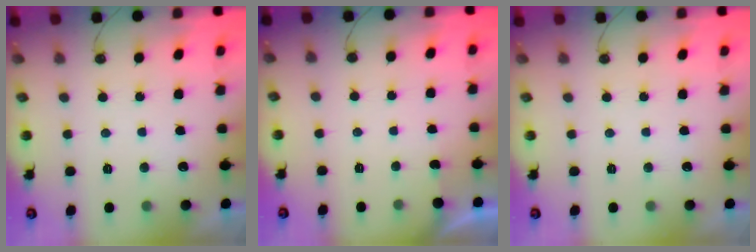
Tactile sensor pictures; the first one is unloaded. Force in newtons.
{"total": 0.7, "press": 0.7, "slide": 0.1}
{"total": 0.0}